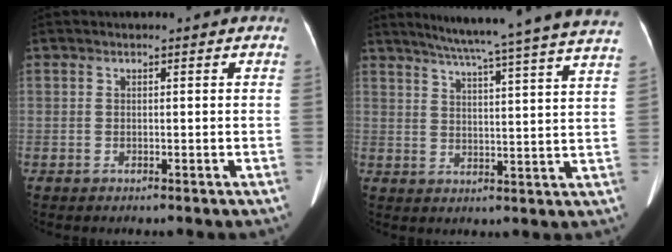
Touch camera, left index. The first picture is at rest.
{"total": 24.8, "force": [22.0, -1.8, 11.4], "torque": [-0.178, -0.041, 0.272]}